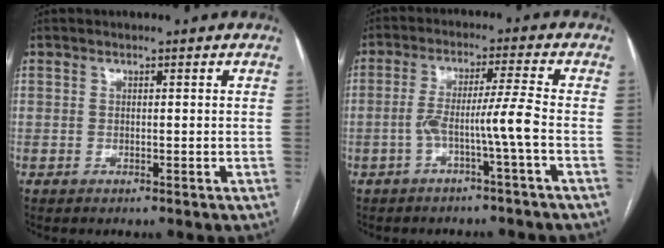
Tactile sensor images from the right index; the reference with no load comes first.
{"total": 5.9, "force": [-2.1, -1.5, 5.3], "torque": [-0.100, 0.018, -0.035]}